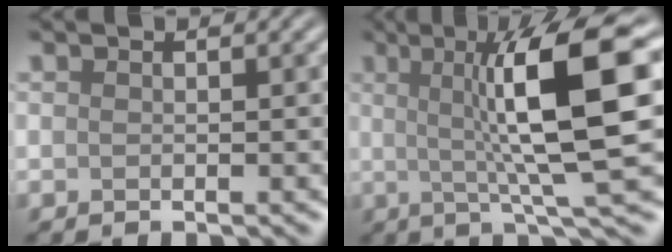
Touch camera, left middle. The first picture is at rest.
{"total": 10.7, "force": [1.6, 1.9, 10.4], "torque": [-0.141, 0.005, 0.028]}